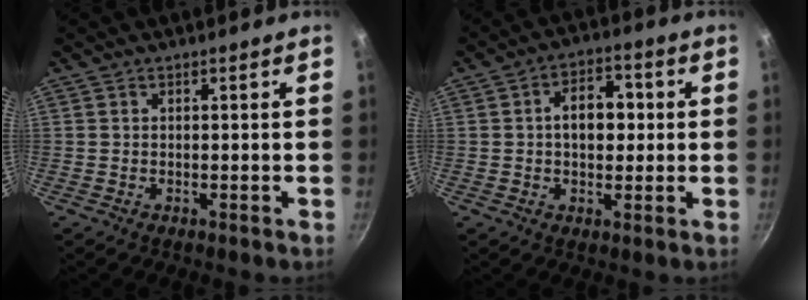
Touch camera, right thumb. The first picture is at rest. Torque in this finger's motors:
{"motor_torque": [0.74, 1.80, 0.45, -0.26, 0.03]}